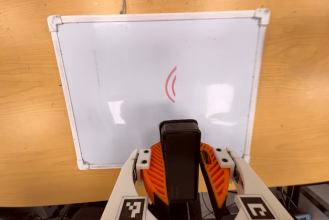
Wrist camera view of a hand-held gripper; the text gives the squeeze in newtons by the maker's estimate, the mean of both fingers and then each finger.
{"total": 8.2, "left": 8.6, "right": 7.7}